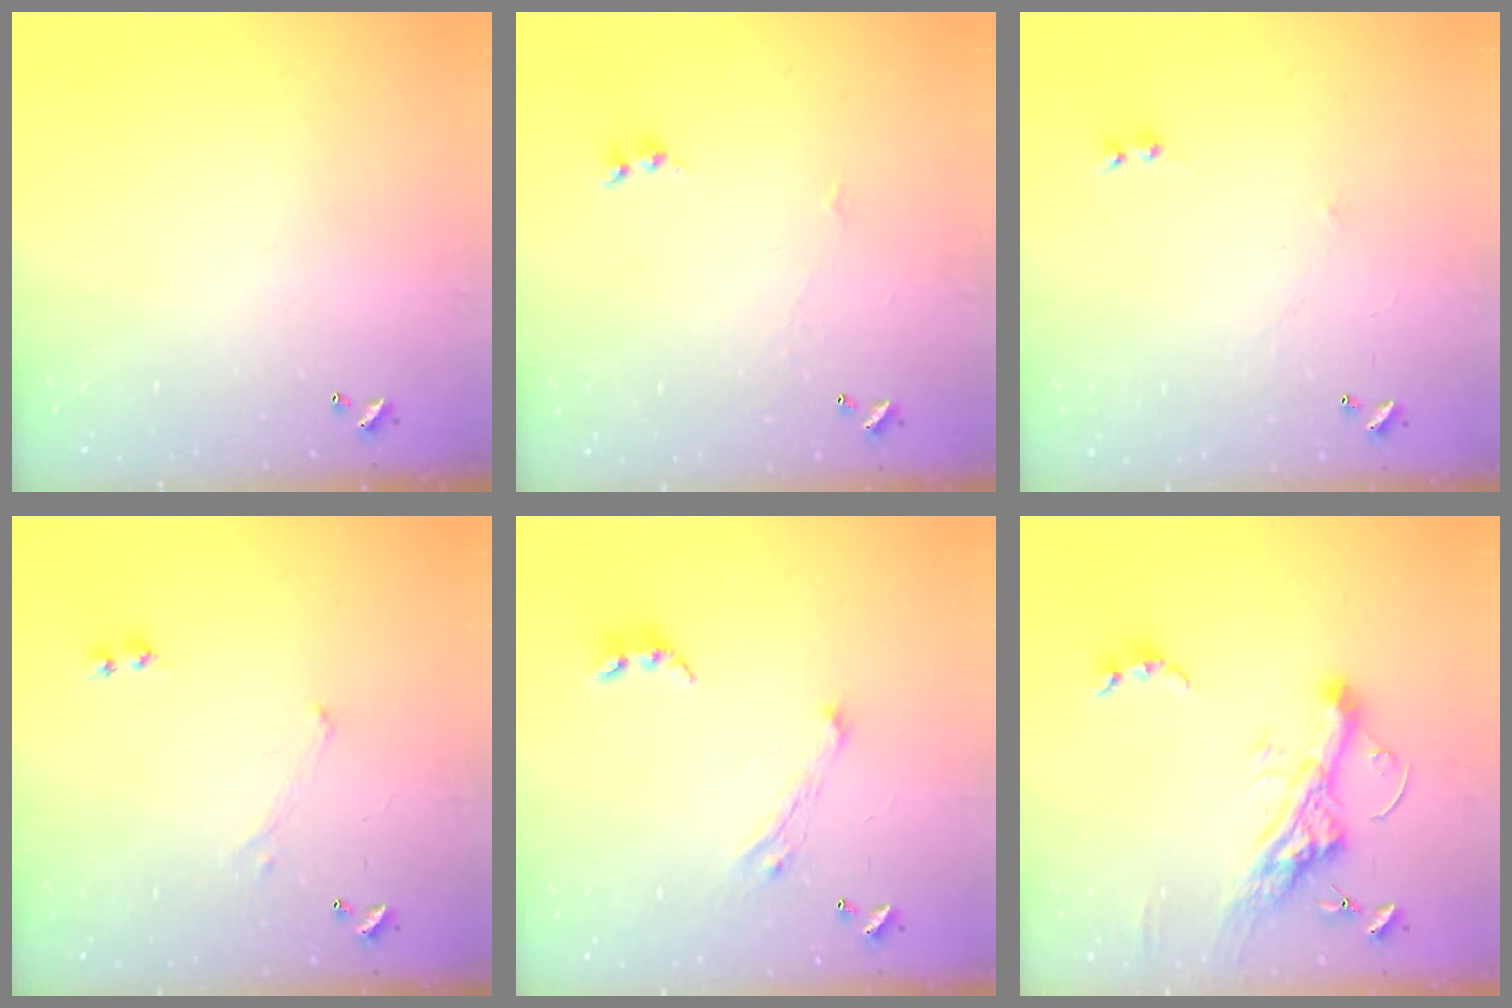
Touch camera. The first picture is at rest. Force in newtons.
{"total": 1.6, "press": 1.6, "slide": 0.2}
{"total": 1.2, "press": 1.2, "slide": 0.3}
{"total": 0.7, "press": 0.6, "slide": 0.2}
{"total": 4.1, "press": 4.0, "slide": 1.1}
{"total": 12.9, "press": 12.8, "slide": 1.9}